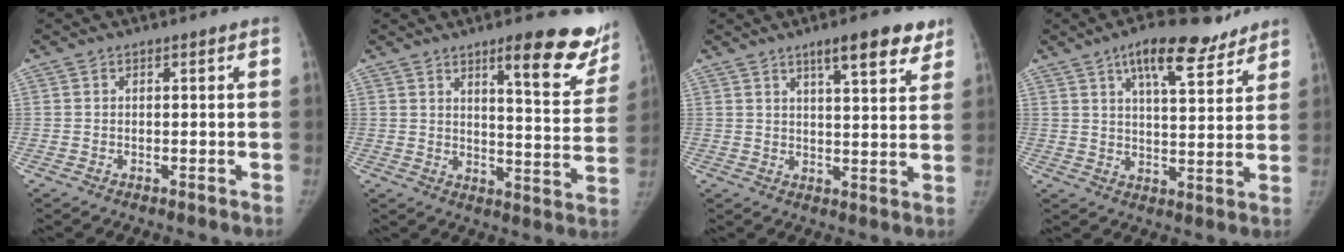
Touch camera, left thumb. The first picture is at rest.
{"total": 16.0, "force": [10.7, 3.9, 11.3], "torque": [-0.096, -0.069, 0.138]}
{"total": 9.7, "force": [6.3, 2.4, 7.0], "torque": [-0.077, -0.029, 0.090]}
{"total": 12.2, "force": [8.2, 4.2, 8.0], "torque": [-0.099, -0.031, 0.124]}